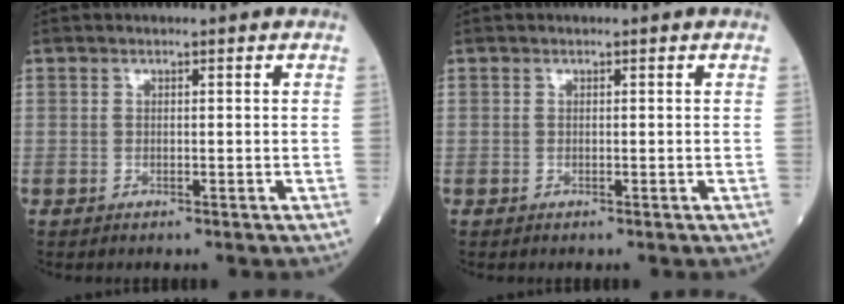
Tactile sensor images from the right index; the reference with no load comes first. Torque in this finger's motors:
{"motor_torque": [0.00, 0.00, 0.00, 0.00]}